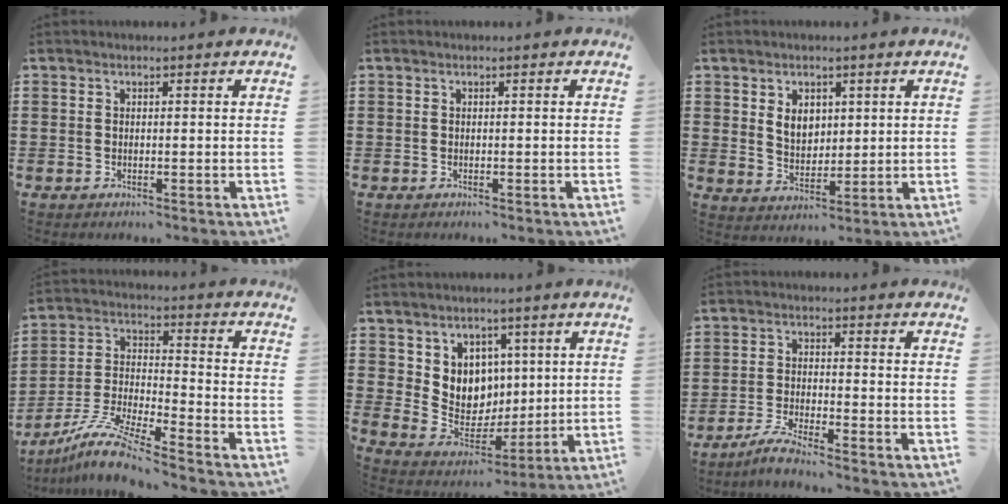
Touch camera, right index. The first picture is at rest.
{"total": 0.0}
{"total": 4.3, "force": [1.6, 3.1, 2.5], "torque": [-0.052, 0.008, 0.026]}
{"total": 9.7, "force": [-8.5, 0.0, 4.6], "torque": [-0.105, 0.000, -0.172]}
{"total": 7.2, "force": [3.0, 6.4, 0.7], "torque": [-0.042, -0.028, 0.062]}
{"total": 3.6, "force": [-3.3, -0.3, 1.6], "torque": [-0.043, -0.006, -0.066]}